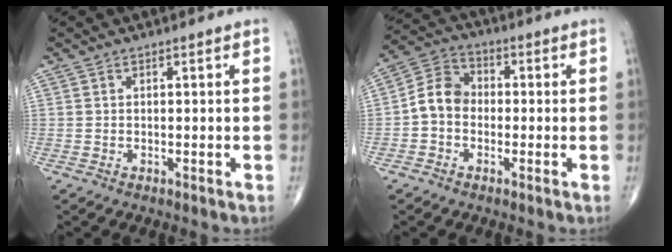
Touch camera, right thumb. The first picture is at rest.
{"total": 7.0, "force": [-1.2, 5.7, 4.0], "torque": [-0.056, 0.029, -0.039]}